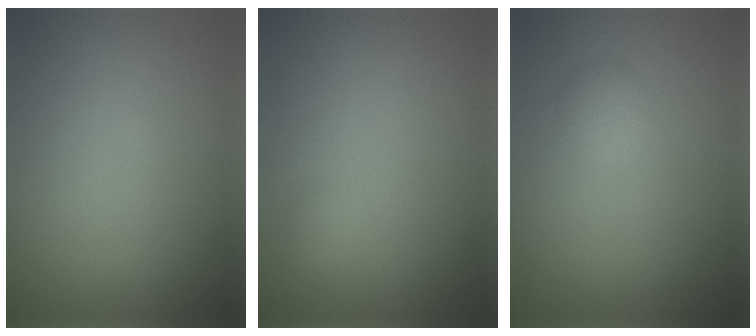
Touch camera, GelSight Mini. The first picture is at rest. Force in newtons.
{"total": 0.7, "press": 0.7, "slide": 0.0}
{"total": 1.4, "press": 1.4, "slide": 0.1}